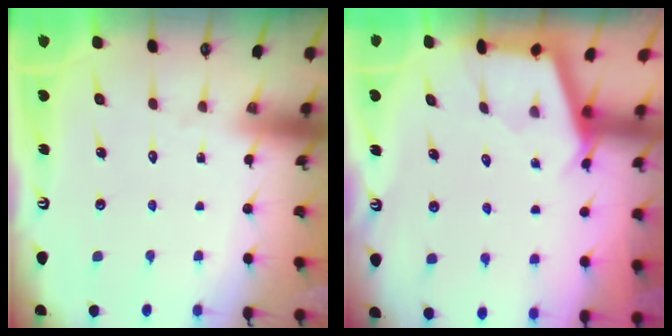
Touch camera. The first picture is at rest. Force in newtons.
{"total": 2.4, "press": 2.4, "slide": 0.1}